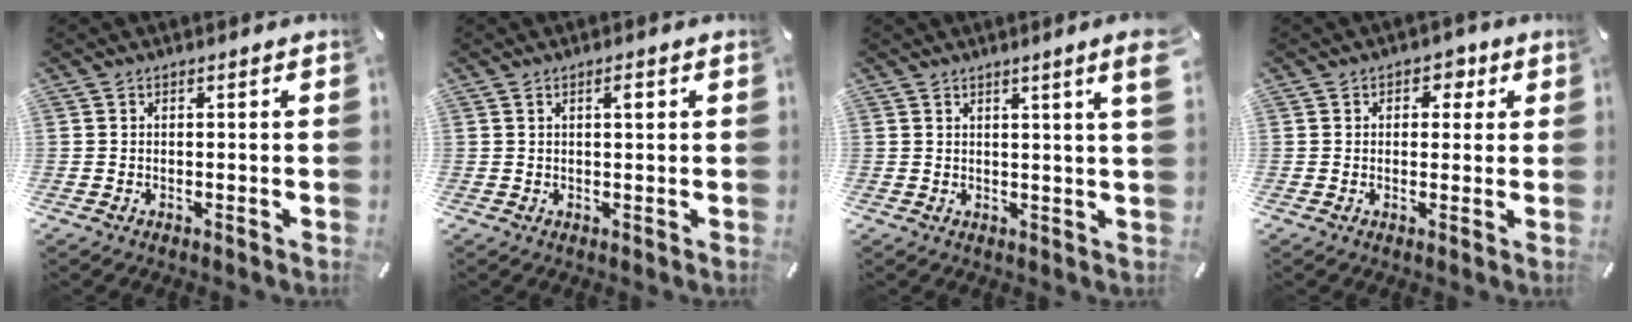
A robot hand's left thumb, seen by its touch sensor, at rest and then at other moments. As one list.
[{"total": 2.1, "force": [0.8, 0.5, 1.9], "torque": [-0.038, 0.004, 0.011]}, {"total": 5.0, "force": [2.5, 0.0, 4.4], "torque": [-0.070, -0.009, 0.039]}, {"total": 3.9, "force": [1.3, 3.0, 2.1], "torque": [-0.007, -0.006, 0.011]}]